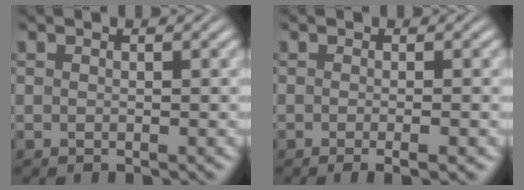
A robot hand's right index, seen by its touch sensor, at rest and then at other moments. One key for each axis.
{"total": 1.9, "fx": -1.4, "fy": 0.1, "fz": 1.4, "tx": -0.019, "ty": 0.000, "tz": -0.024}